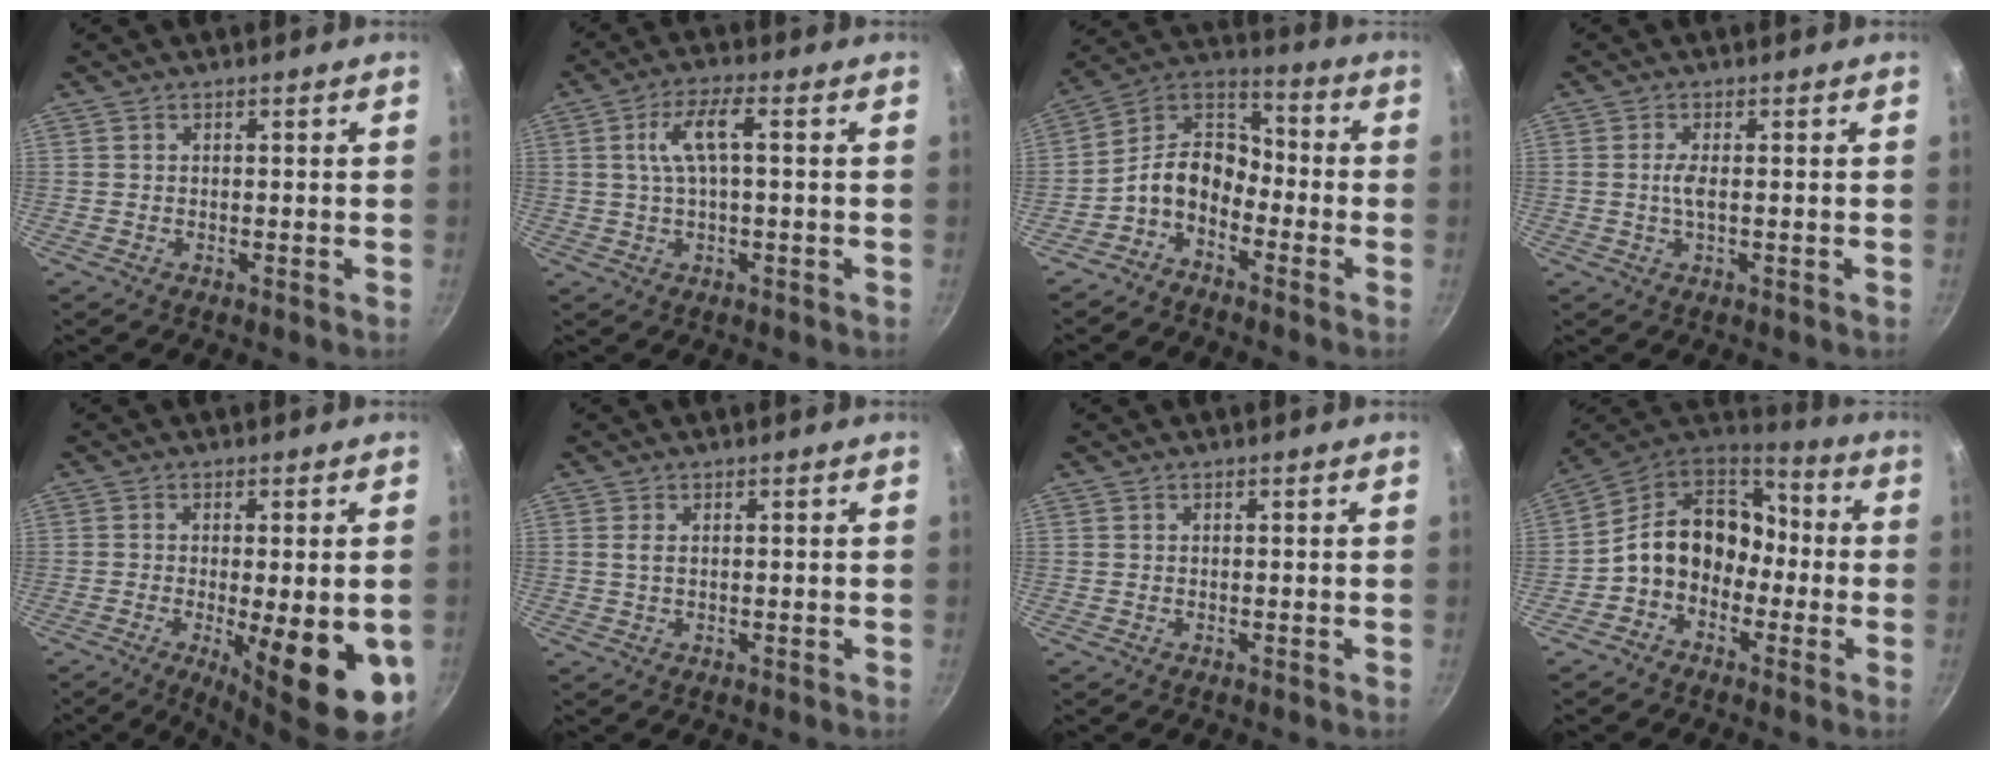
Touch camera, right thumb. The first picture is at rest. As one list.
[{"total": 6.8, "force": [0.9, 2.1, 6.4], "torque": [-0.130, 0.018, 0.017]}, {"total": 10.3, "force": [-4.3, 7.0, 6.1], "torque": [-0.090, 0.068, -0.111]}, {"total": 2.5, "force": [0.0, 0.7, 2.4], "torque": [-0.056, 0.001, -0.002]}, {"total": 15.0, "force": [-4.1, 4.2, 13.8], "torque": [-0.174, -0.010, -0.047]}, {"total": 1.4, "force": [0.3, 0.8, 1.2], "torque": [-0.022, 0.000, 0.005]}, {"total": 0.0}, {"total": 14.5, "force": [-2.2, 11.5, 8.5], "torque": [-0.104, 0.060, -0.057]}]